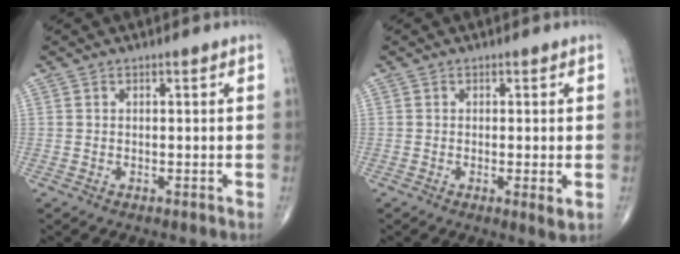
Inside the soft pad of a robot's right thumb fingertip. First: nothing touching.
{"total": 2.6, "force": [-0.4, 0.3, 2.5], "torque": [-0.044, -0.010, -0.010]}